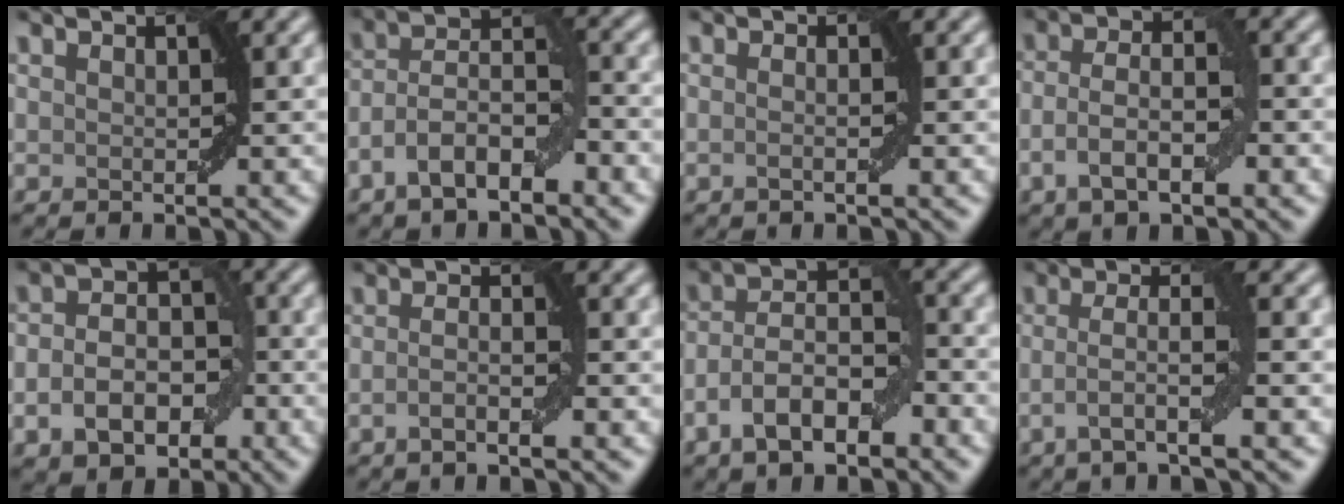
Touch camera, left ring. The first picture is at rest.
{"total": 6.3, "force": [-3.1, 2.6, 4.8], "torque": [-0.080, 0.014, -0.062]}
{"total": 1.4, "force": [-0.1, 0.4, 1.3], "torque": [-0.007, -0.011, -0.015]}
{"total": 5.0, "force": [-1.8, 1.8, 4.3], "torque": [-0.080, 0.006, -0.037]}
{"total": 5.8, "force": [-2.0, 3.9, 3.9], "torque": [-0.063, 0.002, -0.039]}
{"total": 2.3, "force": [-0.8, 0.4, 2.1], "torque": [-0.037, 0.001, -0.017]}
{"total": 7.0, "force": [-3.3, 3.2, 5.3], "torque": [-0.086, 0.014, -0.066]}
{"total": 4.1, "force": [-1.2, 0.5, 3.9], "torque": [-0.067, 0.008, -0.029]}